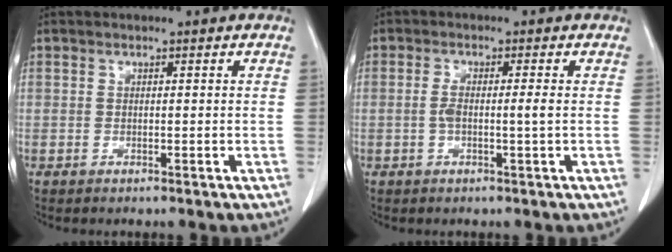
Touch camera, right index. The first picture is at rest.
{"total": 2.9, "force": [-0.3, 0.2, 2.9], "torque": [-0.059, 0.003, -0.003]}